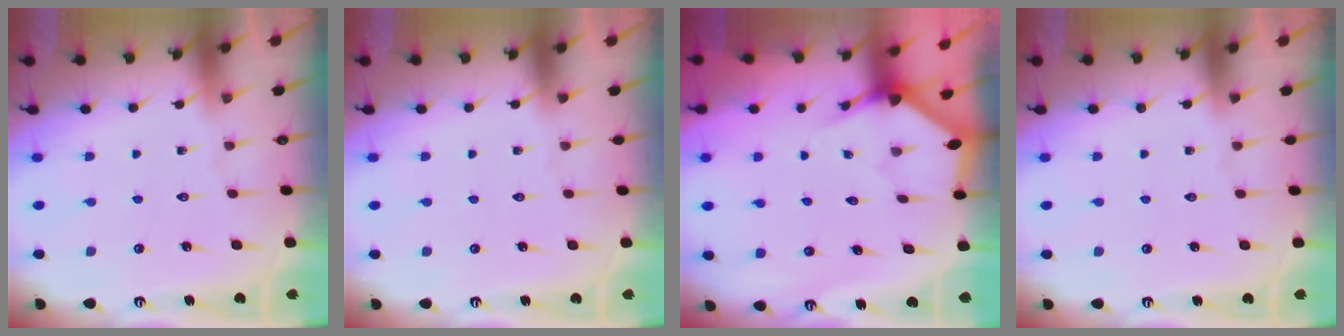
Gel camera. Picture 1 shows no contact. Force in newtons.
{"total": 0.0}
{"total": 2.6, "press": 2.6, "slide": 0.1}
{"total": 0.0}